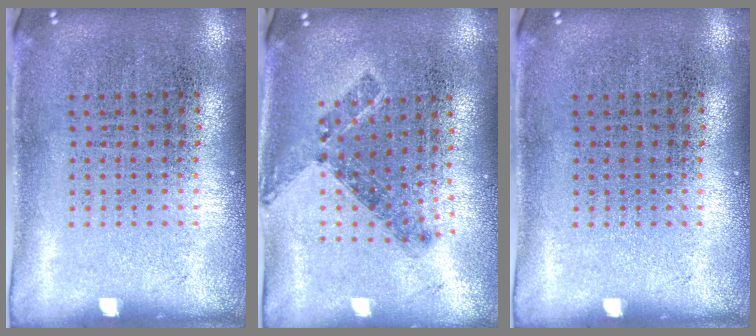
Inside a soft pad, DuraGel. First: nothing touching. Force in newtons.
{"total": 0.8, "press": 0.8, "slide": 0.3}
{"total": 0.0}